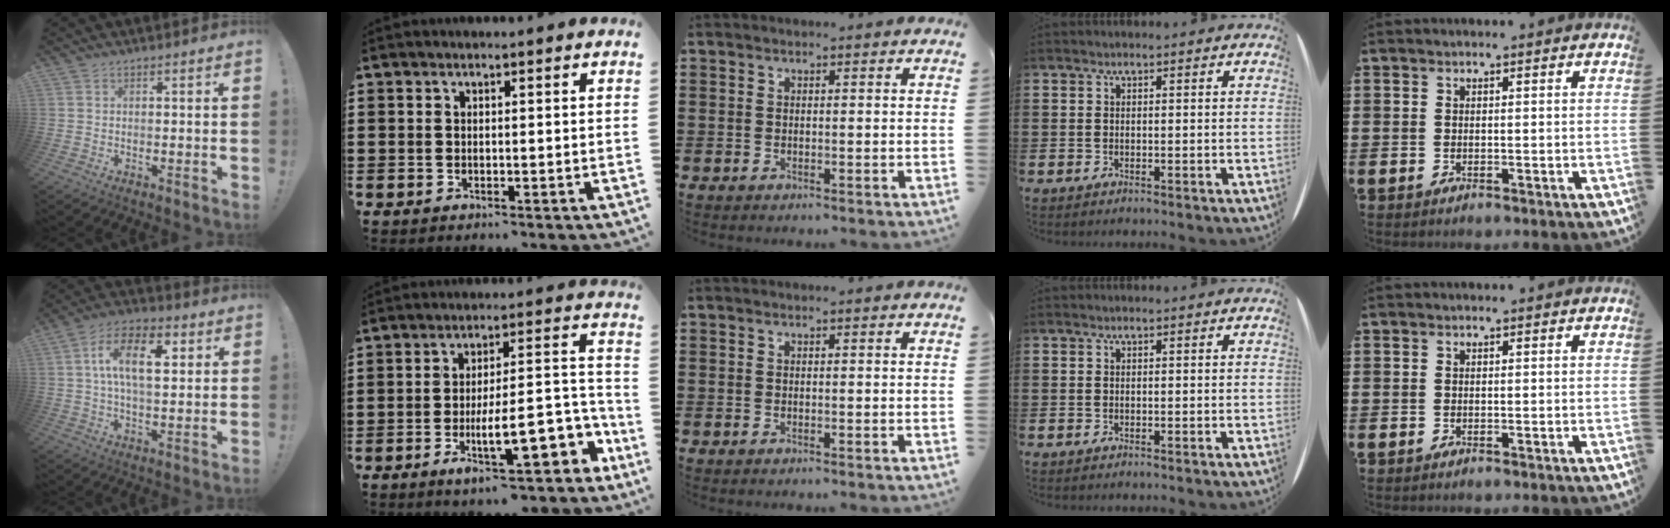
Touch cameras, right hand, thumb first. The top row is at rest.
{"thumb": {"total": 13.7, "force": [3.1, 7.1, 11.3], "torque": [-0.185, 0.011, 0.051]}, "index": {"total": 14.9, "force": [-6.1, 4.9, 12.6], "torque": [-0.178, -0.005, -0.098]}}